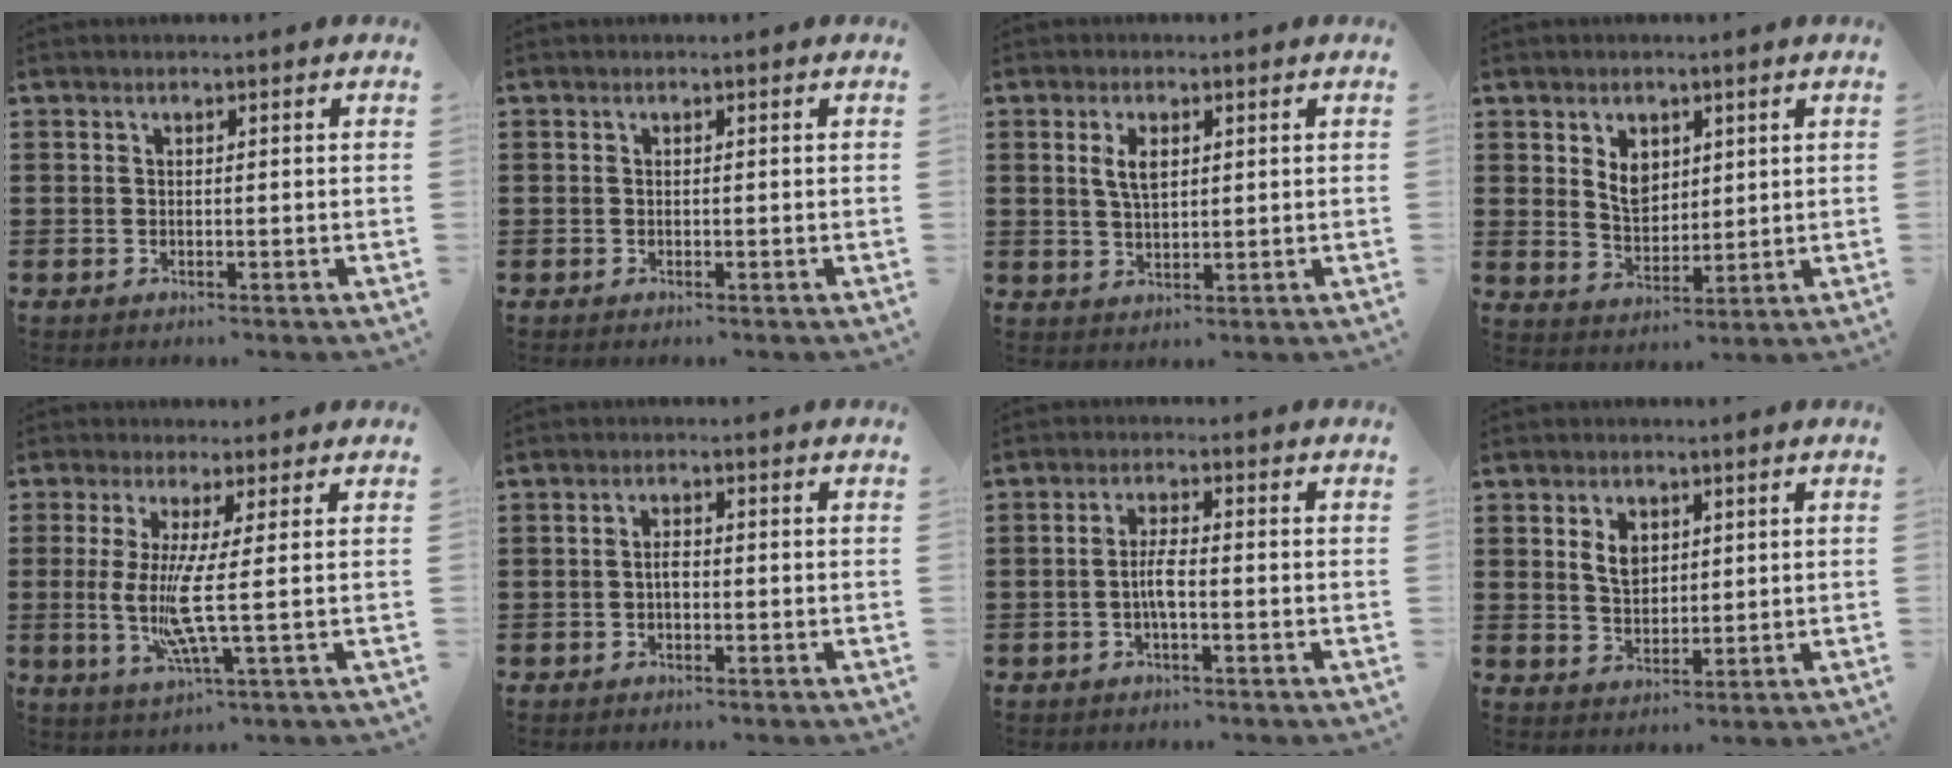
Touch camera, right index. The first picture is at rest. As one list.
[{"total": 0.0}, {"total": 3.7, "force": [1.2, 1.7, 3.1], "torque": [-0.066, 0.008, 0.019]}, {"total": 4.8, "force": [1.7, 3.4, 2.9], "torque": [-0.060, 0.007, 0.029]}, {"total": 7.2, "force": [0.2, -0.5, 7.1], "torque": [-0.154, -0.028, -0.005]}, {"total": 1.7, "force": [-0.3, 0.8, 1.5], "torque": [-0.029, 0.003, -0.007]}, {"total": 3.5, "force": [-0.8, 0.8, 3.3], "torque": [-0.074, -0.002, -0.021]}, {"total": 4.2, "force": [1.4, 2.8, 2.8], "torque": [-0.064, 0.011, 0.025]}]